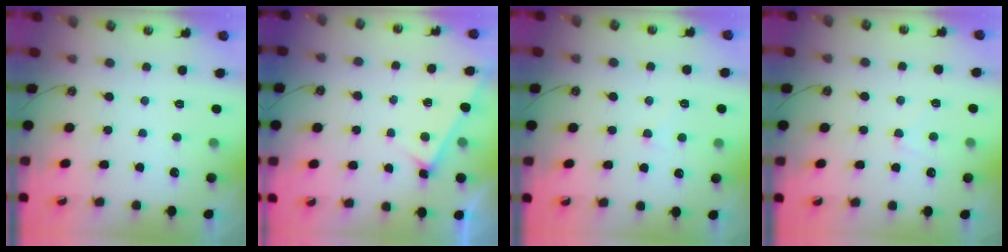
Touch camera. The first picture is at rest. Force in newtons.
{"total": 6.3, "press": 6.3, "slide": 0.3}
{"total": 2.1, "press": 2.1, "slide": 0.5}
{"total": 1.3, "press": 1.2, "slide": 0.6}